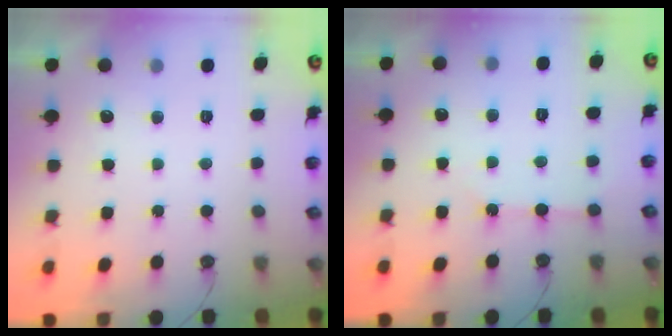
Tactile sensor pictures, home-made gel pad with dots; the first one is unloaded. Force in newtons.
{"total": 2.1, "press": 2.0, "slide": 0.3}